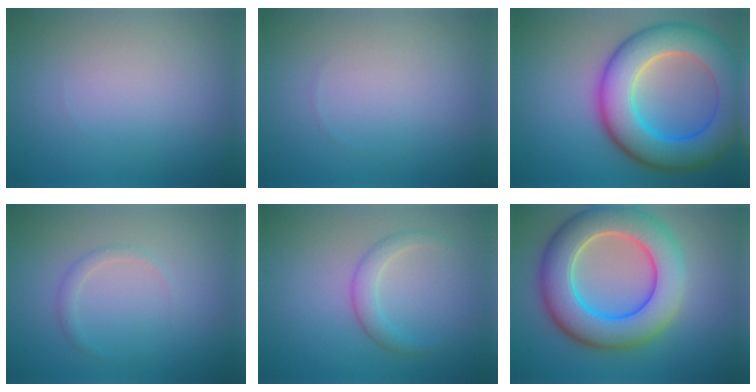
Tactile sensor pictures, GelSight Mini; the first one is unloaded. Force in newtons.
{"total": 0.0}
{"total": 10.2, "press": 10.2, "slide": 0.4}
{"total": 1.0, "press": 1.0, "slide": 0.1}
{"total": 1.9, "press": 1.9, "slide": 0.1}
{"total": 9.6, "press": 9.6, "slide": 0.4}